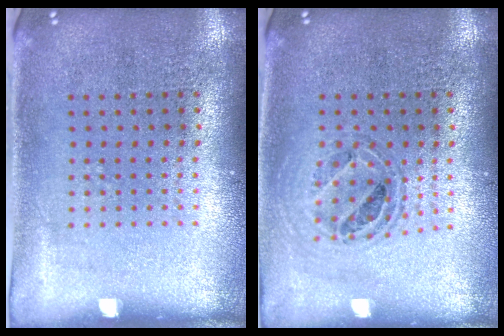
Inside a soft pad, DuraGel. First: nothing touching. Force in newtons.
{"total": 0.7, "press": 0.6, "slide": 0.2}